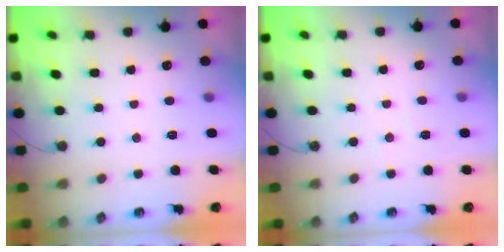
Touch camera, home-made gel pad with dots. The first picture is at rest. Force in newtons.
{"total": 4.1, "press": 4.1, "slide": 0.8}